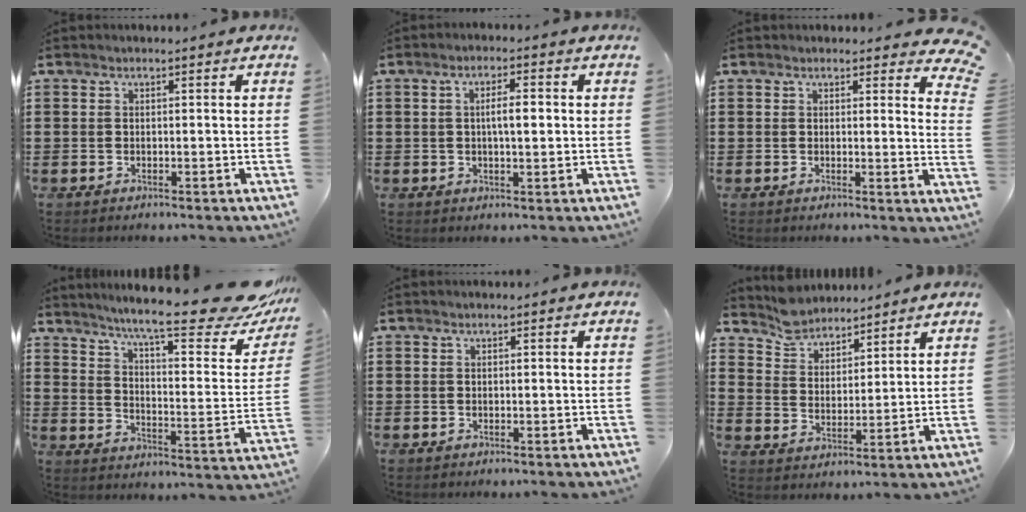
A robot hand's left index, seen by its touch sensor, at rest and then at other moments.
{"total": 4.0, "force": [0.2, 1.3, 3.8], "torque": [-0.063, 0.002, -0.001]}
{"total": 2.4, "force": [2.2, 0.6, 0.8], "torque": [-0.010, -0.010, 0.038]}
{"total": 14.4, "force": [12.0, 0.5, 7.9], "torque": [-0.146, -0.085, 0.193]}
{"total": 0.0}
{"total": 5.5, "force": [5.2, 1.6, -0.1], "torque": [-0.023, -0.013, 0.099]}